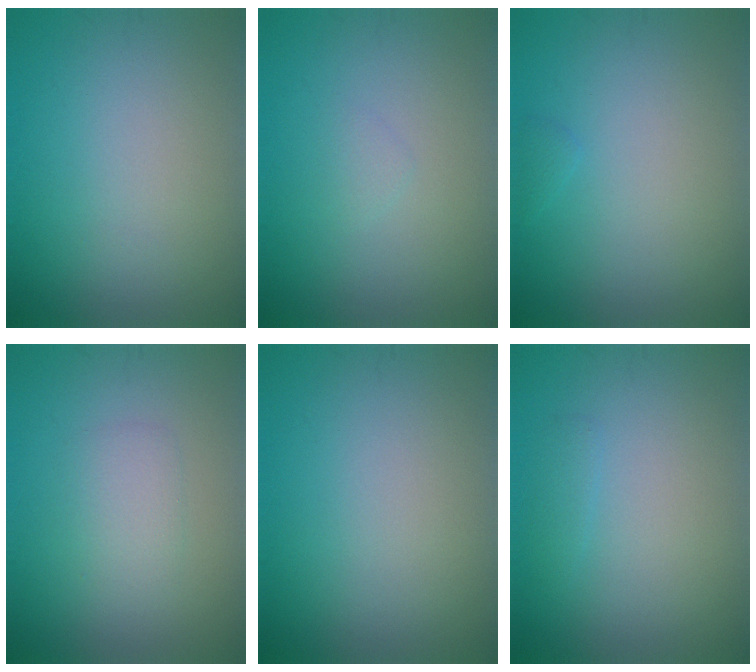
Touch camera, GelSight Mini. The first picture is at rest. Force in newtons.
{"total": 0.6, "press": 0.6, "slide": 0.0}
{"total": 0.5, "press": 0.5, "slide": 0.0}
{"total": 1.9, "press": 1.9, "slide": 0.0}
{"total": 0.0}
{"total": 0.8, "press": 0.8, "slide": 0.0}